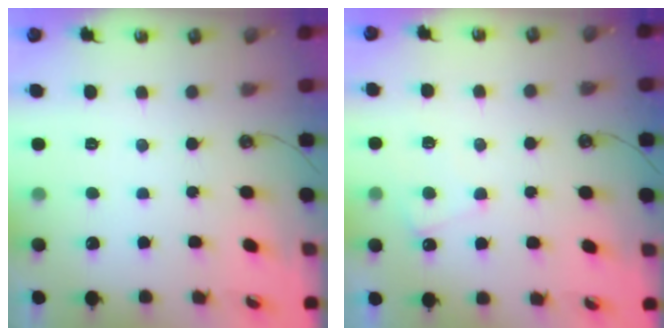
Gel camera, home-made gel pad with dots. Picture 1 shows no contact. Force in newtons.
{"total": 4.8, "press": 4.8, "slide": 0.4}